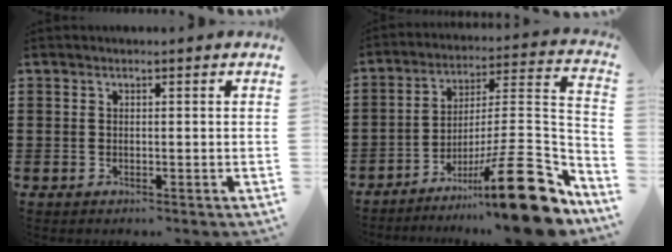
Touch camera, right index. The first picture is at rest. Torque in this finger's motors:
{"motor_torque": [1.01, -0.86, 0.13, -0.01]}